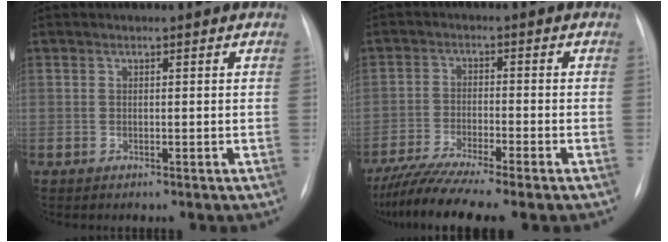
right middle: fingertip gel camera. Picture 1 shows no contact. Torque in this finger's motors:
{"motor_torque": [0.87, -0.88, 0.23, 0.05]}